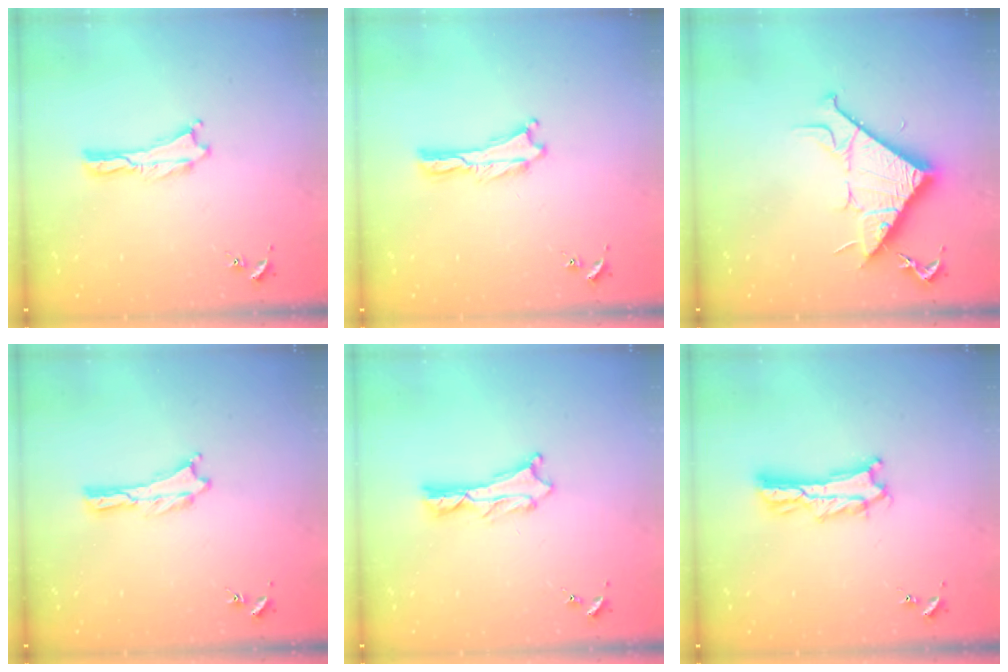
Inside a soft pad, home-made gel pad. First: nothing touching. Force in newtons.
{"total": 0.0}
{"total": 11.4, "press": 11.4, "slide": 0.1}
{"total": 0.0}
{"total": 1.1, "press": 1.0, "slide": 0.2}
{"total": 4.3, "press": 4.3, "slide": 0.5}